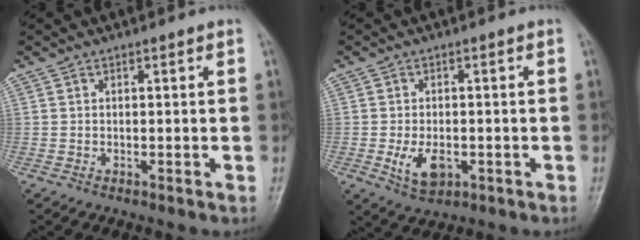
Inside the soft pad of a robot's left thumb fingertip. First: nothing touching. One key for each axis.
{"total": 5.8, "fx": -1.6, "fy": 3.5, "fz": 4.3, "tx": -0.075, "ty": -0.003, "tz": -0.022}